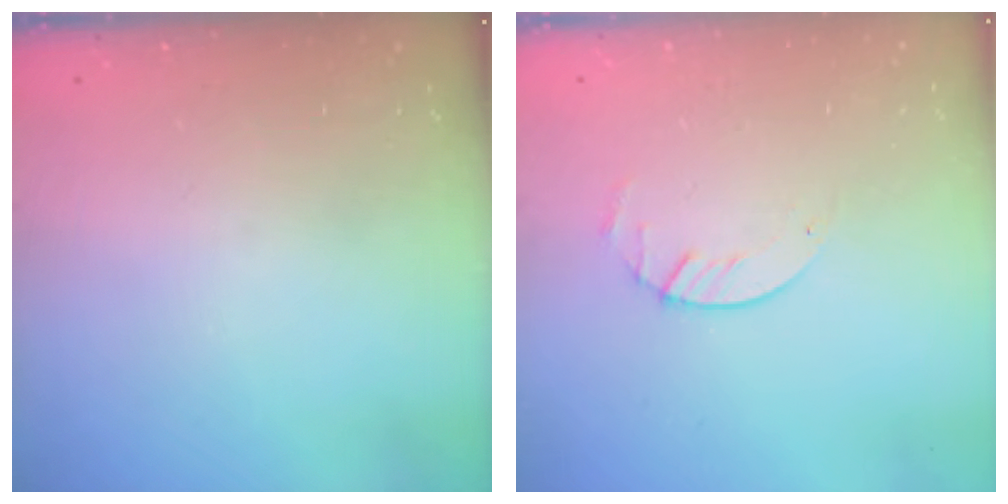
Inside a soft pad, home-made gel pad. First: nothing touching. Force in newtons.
{"total": 1.8, "press": 1.8, "slide": 0.2}